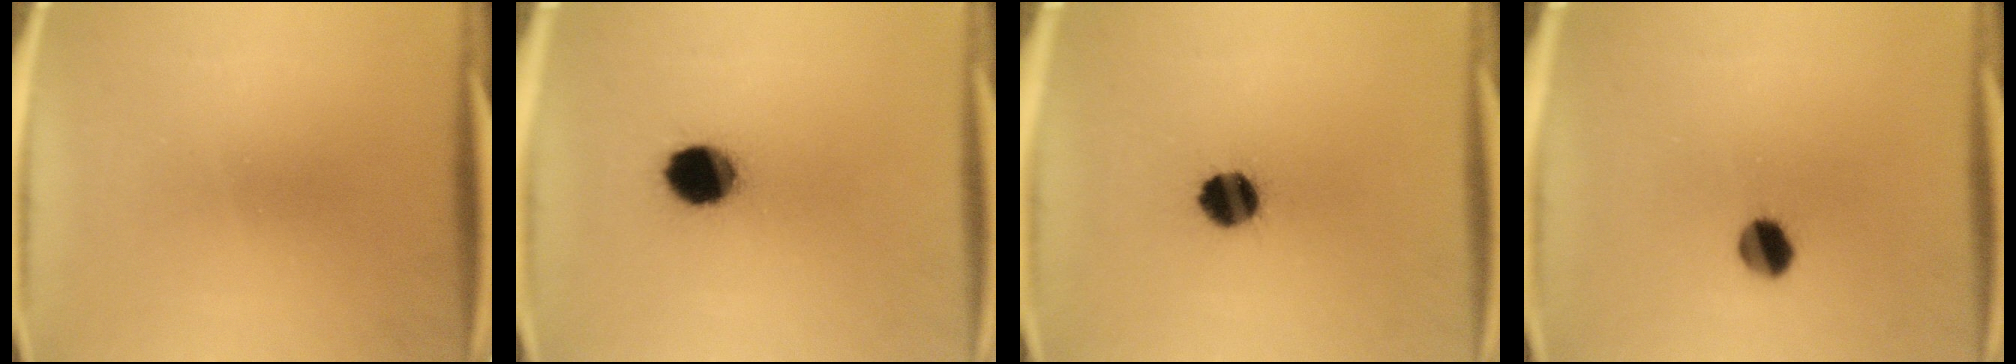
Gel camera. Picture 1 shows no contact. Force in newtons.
{"total": 10.8}
{"total": 8.2}
{"total": 5.5}